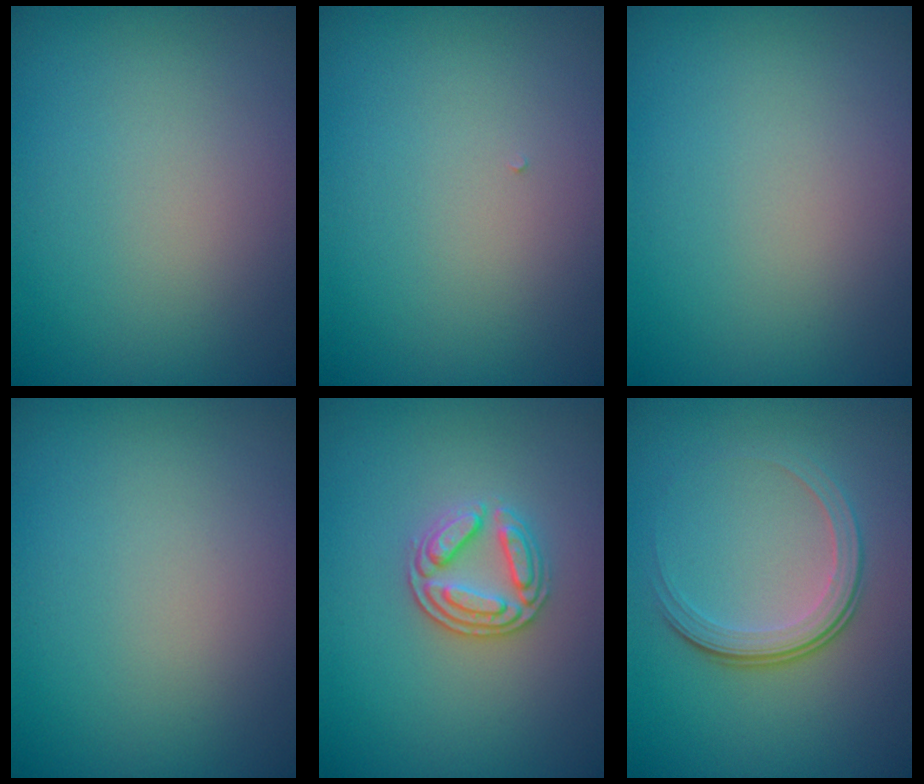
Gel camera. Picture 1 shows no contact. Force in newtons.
{"total": 0.0}
{"total": 0.0}
{"total": 0.0}
{"total": 3.1, "press": 2.9, "slide": 1.2}
{"total": 4.0, "press": 2.6, "slide": 3.0}